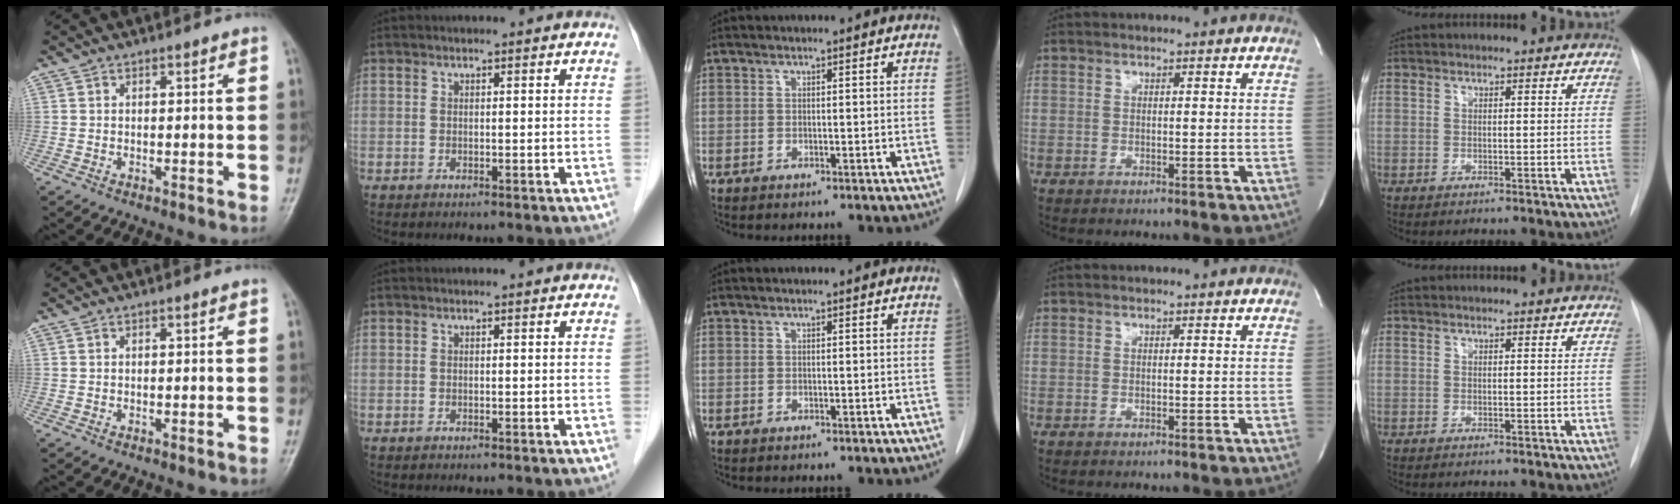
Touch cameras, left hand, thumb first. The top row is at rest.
{}